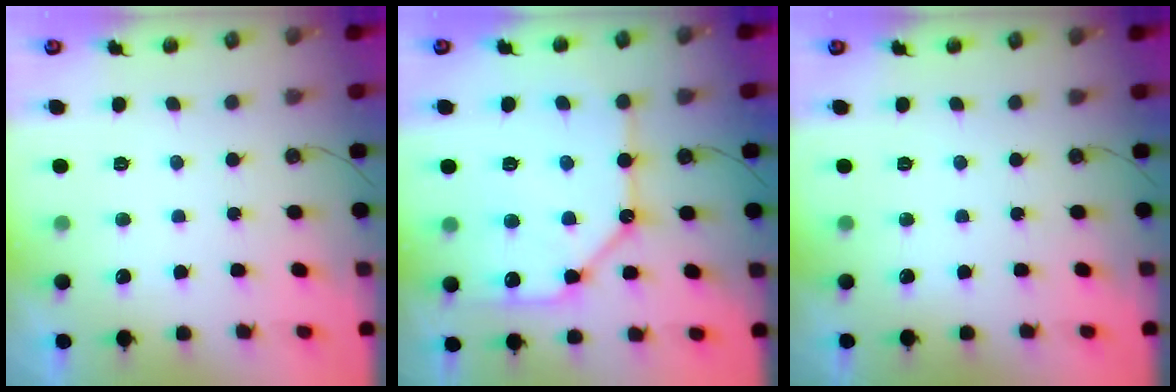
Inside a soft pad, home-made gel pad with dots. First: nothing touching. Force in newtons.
{"total": 15.1, "press": 15.0, "slide": 1.7}
{"total": 0.0}